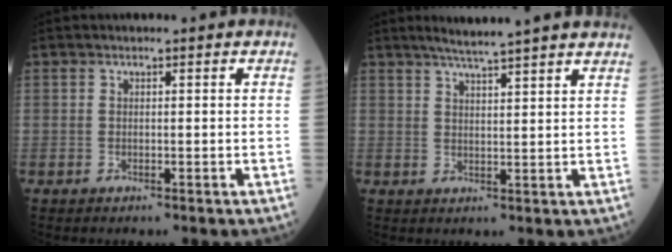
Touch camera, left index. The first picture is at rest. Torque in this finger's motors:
{"motor_torque": [-0.22, -0.25, -0.31, -0.07]}